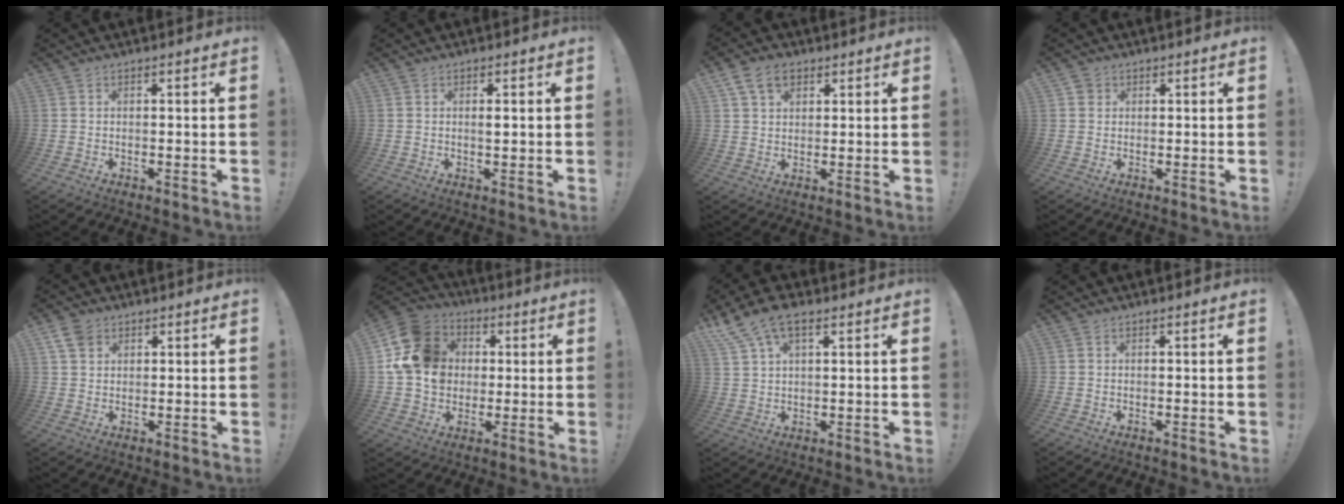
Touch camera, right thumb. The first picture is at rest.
{"total": 1.3, "force": [0.1, 0.3, 1.2], "torque": [-0.015, -0.003, -0.001]}
{"total": 7.7, "force": [4.1, 5.1, 4.0], "torque": [-0.070, -0.005, 0.081]}
{"total": 1.8, "force": [1.0, 1.5, 0.3], "torque": [-0.001, -0.001, 0.017]}
{"total": 5.2, "force": [2.9, 3.6, 2.5], "torque": [-0.040, -0.006, 0.056]}
{"total": 16.7, "force": [2.5, 14.3, 8.4], "torque": [-0.144, -0.001, 0.052]}
{"total": 8.7, "force": [5.0, 4.0, 5.8], "torque": [-0.114, -0.011, 0.101]}
{"total": 0.0}